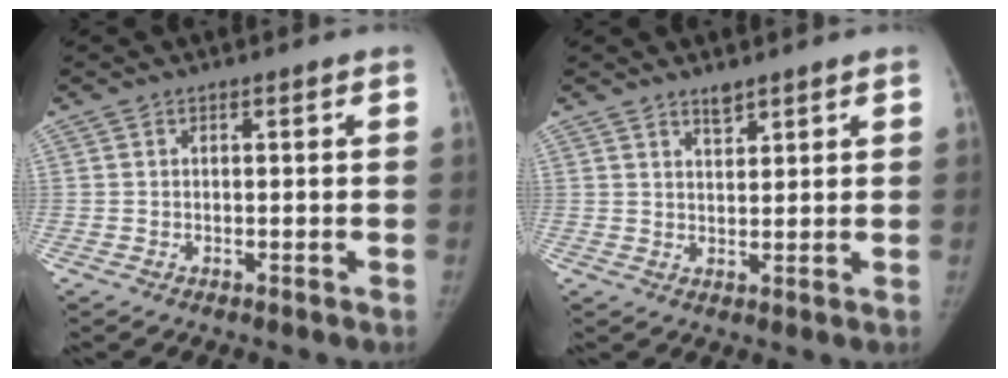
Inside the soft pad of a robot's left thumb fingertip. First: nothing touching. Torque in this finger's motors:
{"motor_torque": [-0.05, 0.10, -0.06, -0.08, 0.00]}